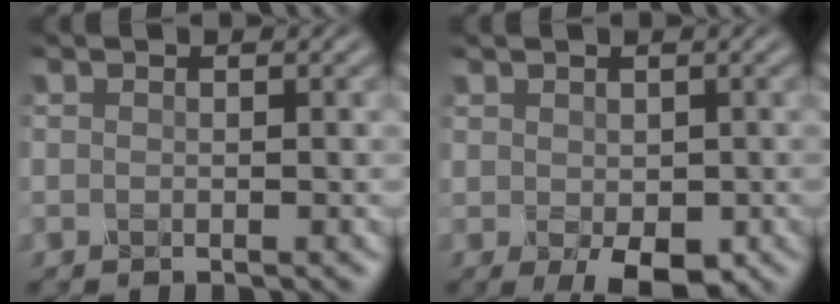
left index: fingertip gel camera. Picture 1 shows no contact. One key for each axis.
{"total": 3.0, "fx": -1.0, "fy": 1.6, "fz": 2.3, "tx": -0.039, "ty": -0.011, "tz": -0.007}